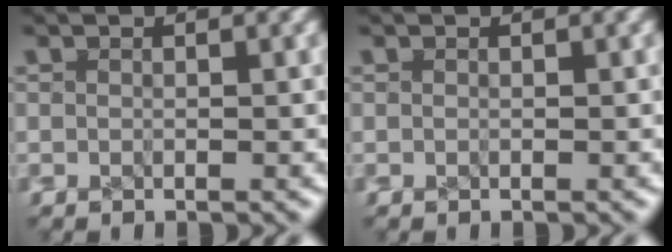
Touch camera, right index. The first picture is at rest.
{"total": 0.0}